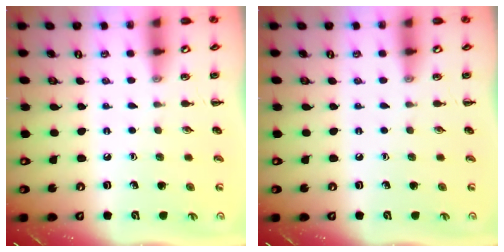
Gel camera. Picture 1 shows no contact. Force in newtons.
{"total": 0.0}